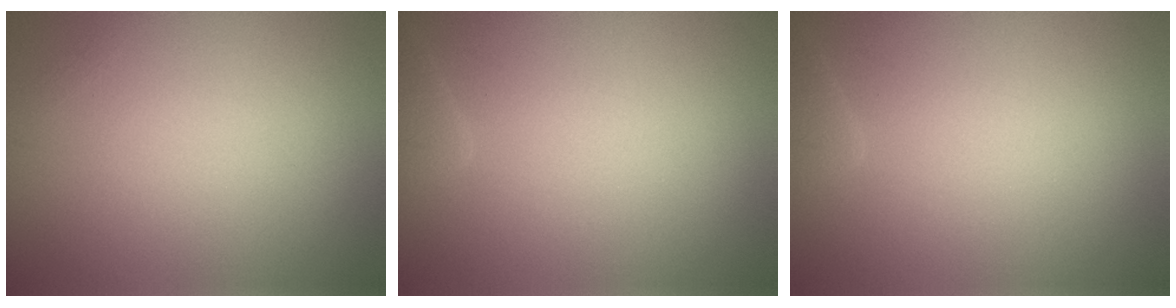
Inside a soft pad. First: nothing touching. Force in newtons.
{"total": 1.5, "press": 1.5, "slide": 0.1}
{"total": 1.5, "press": 1.5, "slide": 0.1}